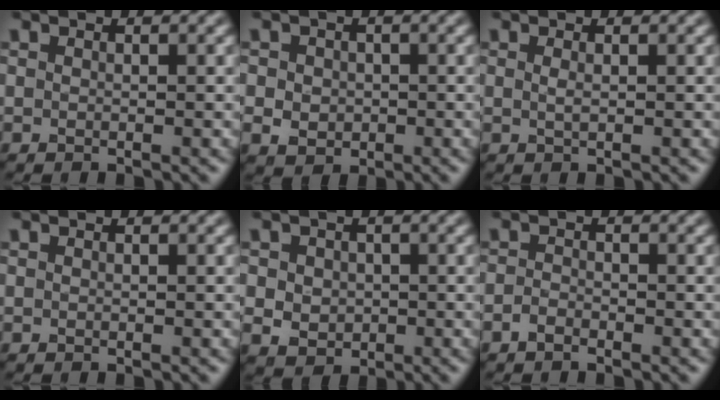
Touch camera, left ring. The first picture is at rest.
{"total": 3.3, "force": [-0.3, 2.9, 1.5], "torque": [-0.021, -0.004, -0.006]}
{"total": 0.7, "force": [0.1, 0.1, 0.6], "torque": [-0.014, 0.001, 0.002]}
{"total": 0.0}
{"total": 3.6, "force": [0.0, 3.1, 1.8], "torque": [-0.030, 0.002, -0.005]}
{"total": 1.1, "force": [-0.8, 0.5, 0.6], "torque": [-0.011, 0.001, -0.018]}